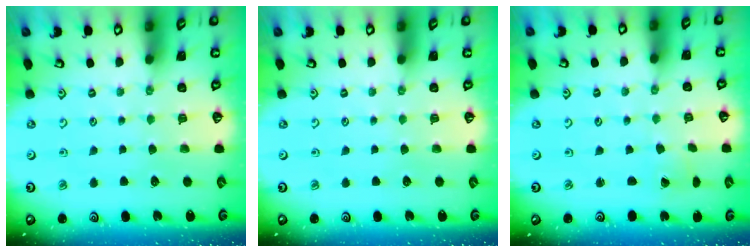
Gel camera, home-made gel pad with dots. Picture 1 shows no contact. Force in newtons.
{"total": 0.0}
{"total": 0.8, "press": 0.7, "slide": 0.1}